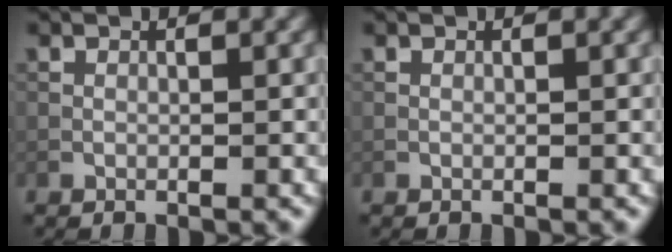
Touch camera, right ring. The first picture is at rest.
{"total": 0.0}